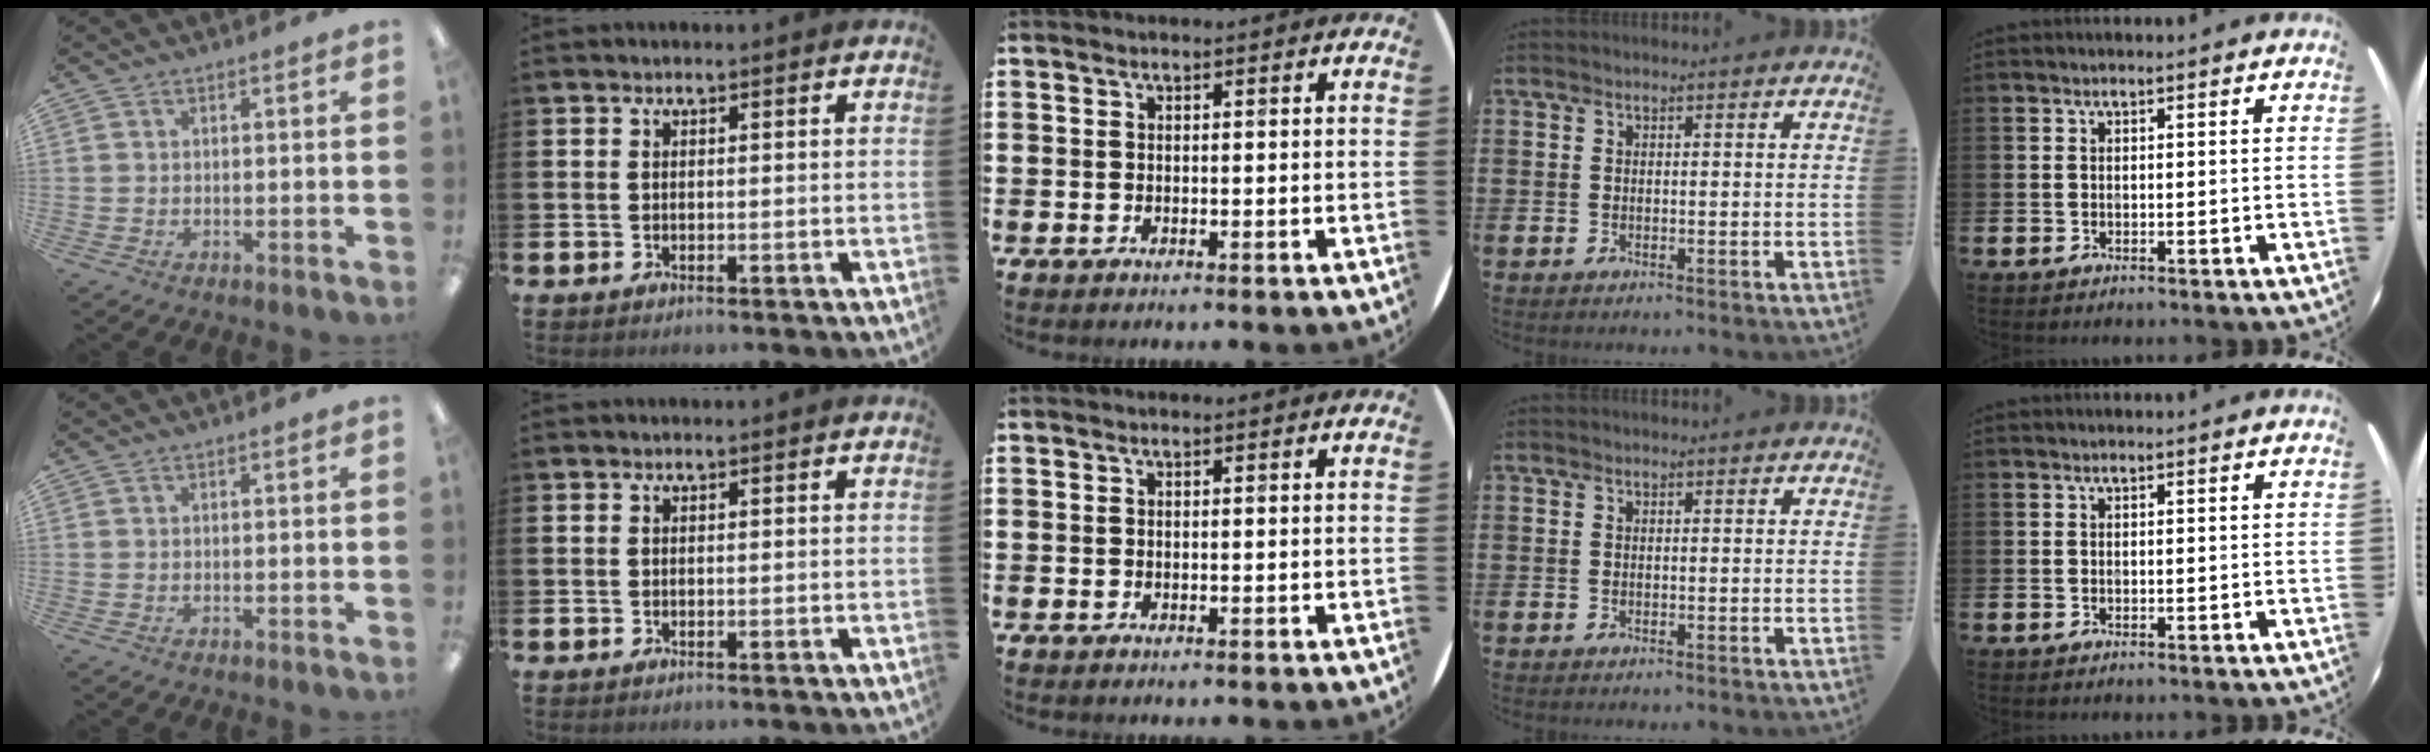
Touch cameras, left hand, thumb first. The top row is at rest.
{}